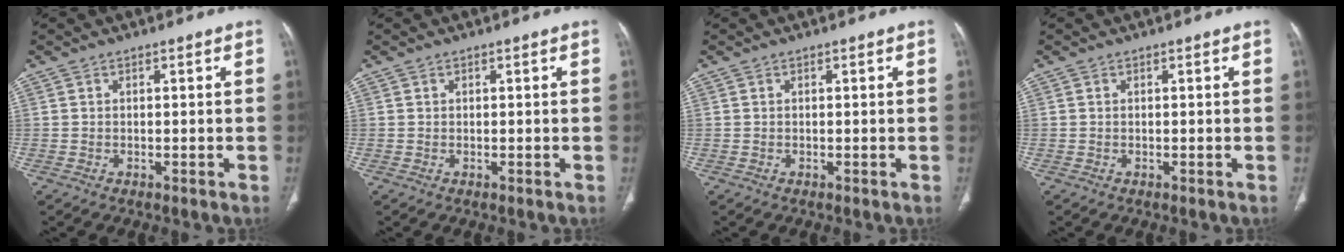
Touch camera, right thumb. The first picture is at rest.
{"total": 0.0}
{"total": 0.0}
{"total": 0.0}